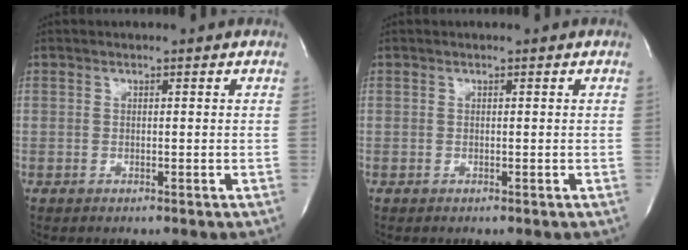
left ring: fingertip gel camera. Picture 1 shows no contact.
{"total": 0.0}